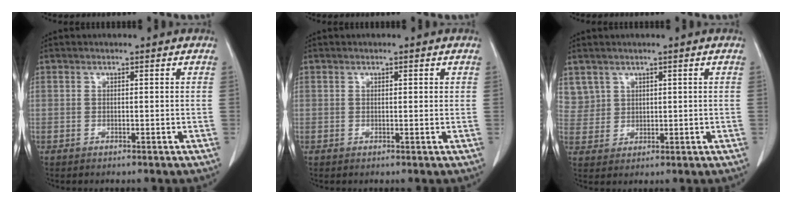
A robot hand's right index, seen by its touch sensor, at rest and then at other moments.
{"total": 0.8, "force": [0.3, 0.3, 0.7], "torque": [-0.013, 0.001, 0.004]}
{"total": 4.7, "force": [2.9, 3.7, -0.1], "torque": [0.012, 0.008, 0.063]}